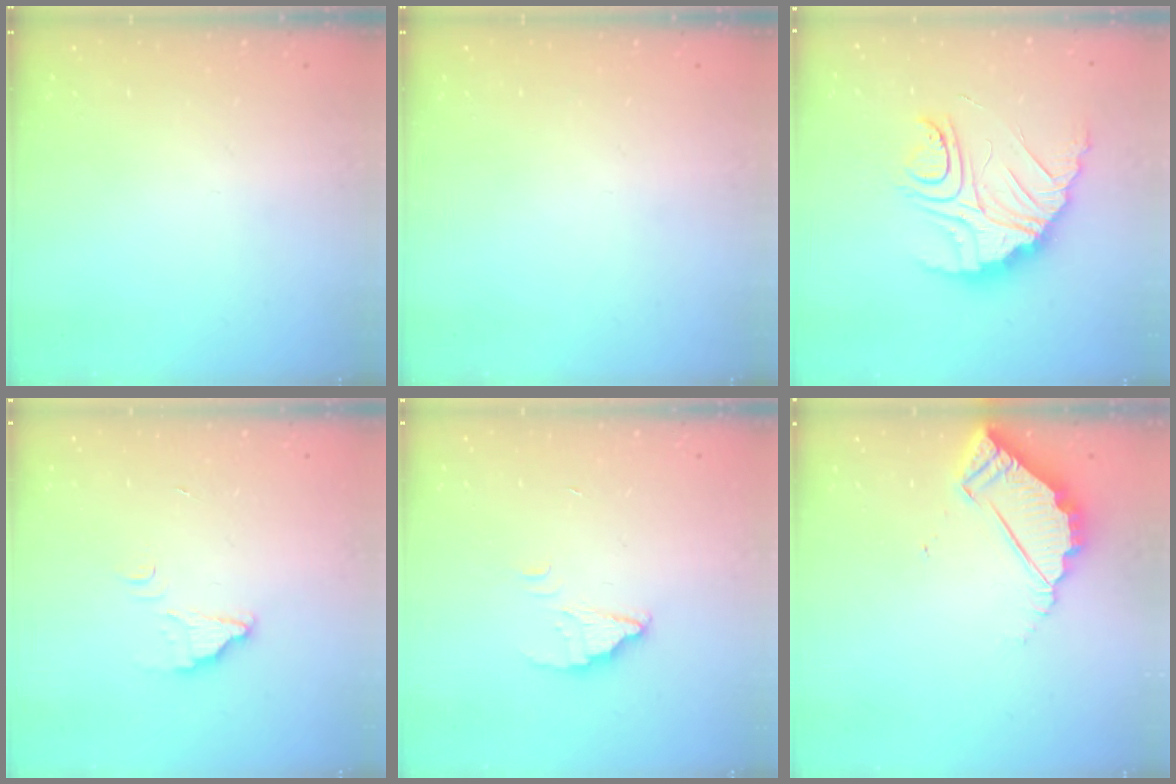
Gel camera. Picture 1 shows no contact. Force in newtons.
{"total": 0.0}
{"total": 14.9, "press": 14.8, "slide": 1.2}
{"total": 2.9, "press": 2.9, "slide": 0.2}
{"total": 2.4, "press": 2.4, "slide": 0.1}
{"total": 5.8, "press": 5.8, "slide": 0.2}